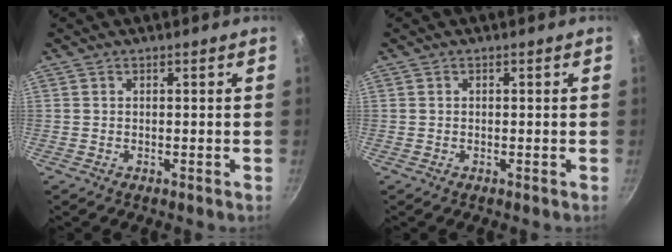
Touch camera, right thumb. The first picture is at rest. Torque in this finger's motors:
{"motor_torque": [-0.05, -0.20, -0.57, 0.25, -0.02]}